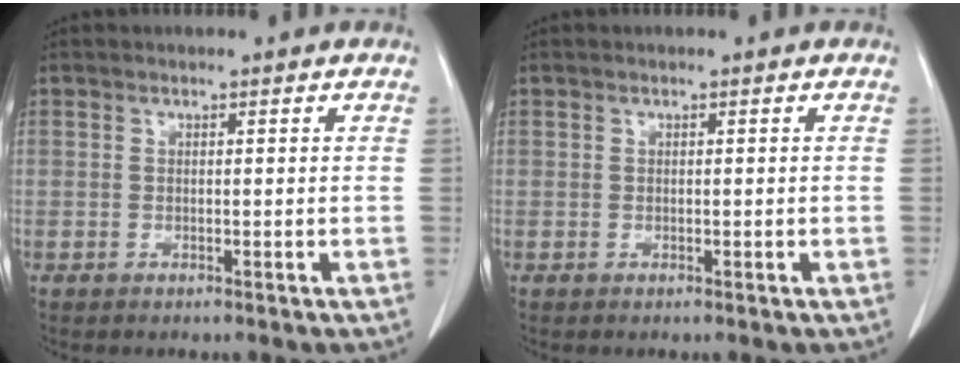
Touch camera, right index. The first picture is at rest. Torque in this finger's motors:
{"motor_torque": [-0.11, 0.12, -0.05, 0.01]}